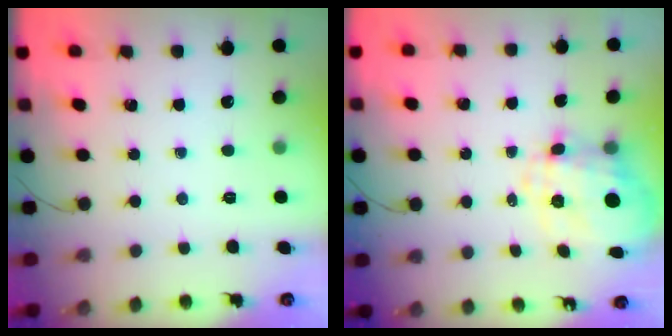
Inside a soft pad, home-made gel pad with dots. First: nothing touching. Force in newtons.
{"total": 11.0, "press": 10.8, "slide": 2.2}